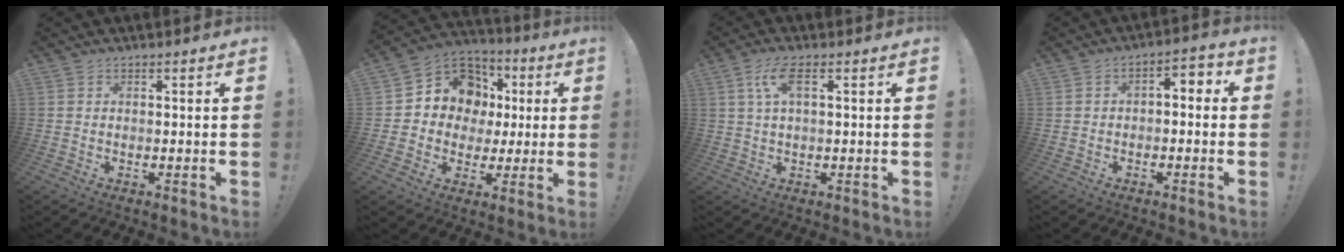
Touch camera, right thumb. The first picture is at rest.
{"total": 12.4, "force": [2.6, 11.3, 4.4], "torque": [-0.061, -0.009, 0.068]}
{"total": 6.4, "force": [2.2, 1.8, 5.7], "torque": [-0.108, 0.004, 0.038]}
{"total": 3.8, "force": [-2.0, 2.2, 2.4], "torque": [-0.022, 0.008, -0.041]}